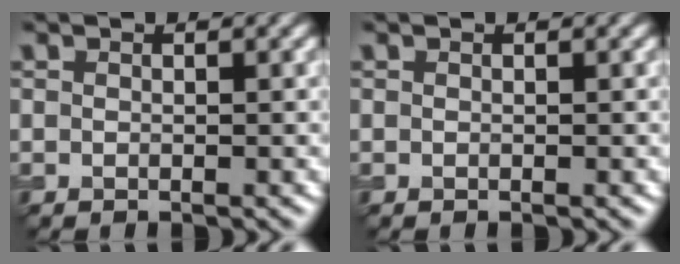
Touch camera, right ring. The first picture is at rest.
{"total": 0.0}